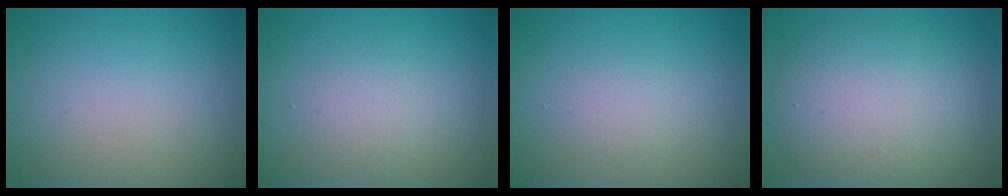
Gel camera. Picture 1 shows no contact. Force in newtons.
{"total": 1.8, "press": 1.8, "slide": 0.1}
{"total": 1.4, "press": 1.4, "slide": 0.1}
{"total": 7.3, "press": 7.3, "slide": 0.7}